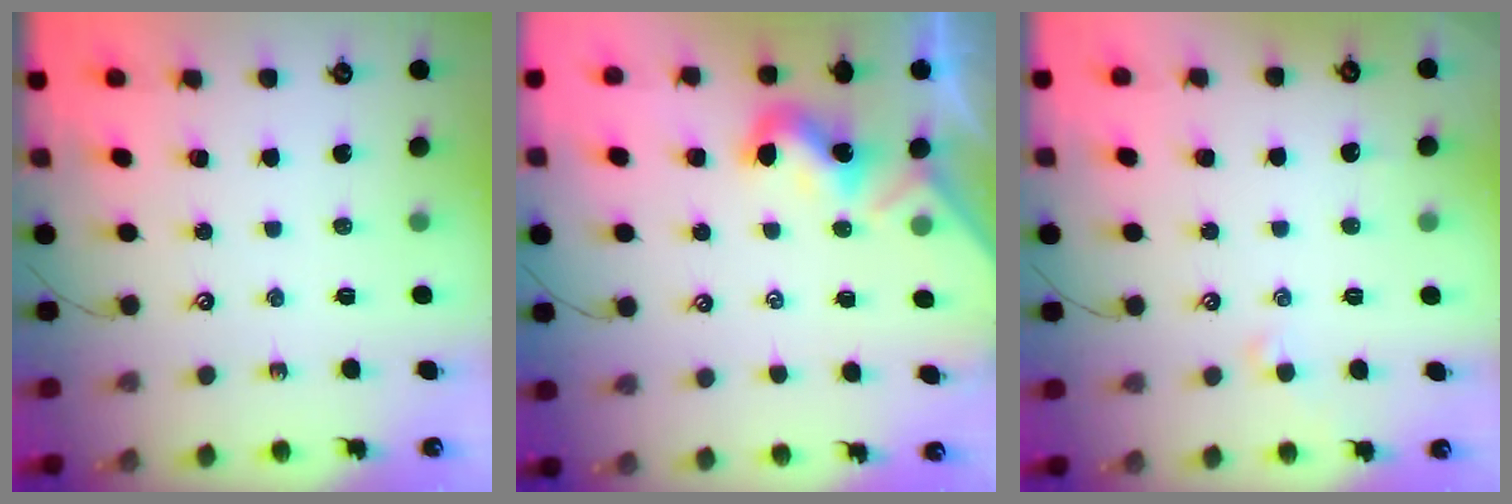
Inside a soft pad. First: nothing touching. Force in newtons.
{"total": 2.0, "press": 2.0, "slide": 0.5}
{"total": 0.5, "press": 0.2, "slide": 0.5}